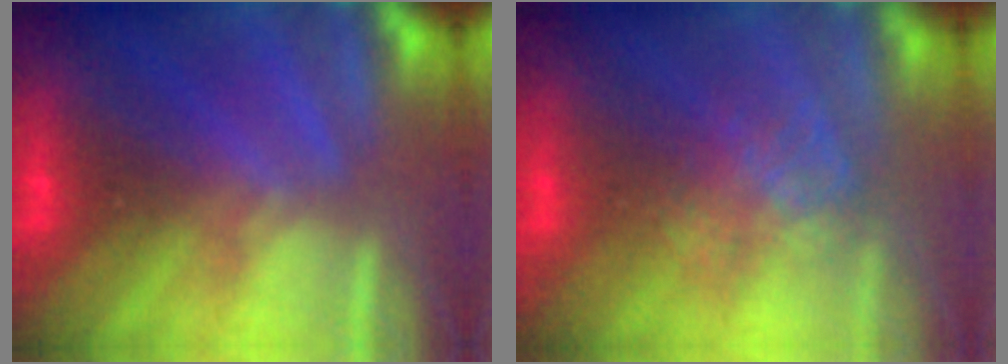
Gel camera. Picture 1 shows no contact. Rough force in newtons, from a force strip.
{"total": 3.8}